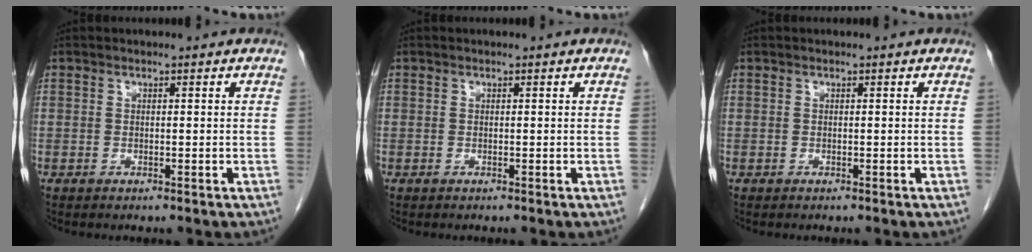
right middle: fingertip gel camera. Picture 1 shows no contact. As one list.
[{"total": 0.0}, {"total": 0.0}]